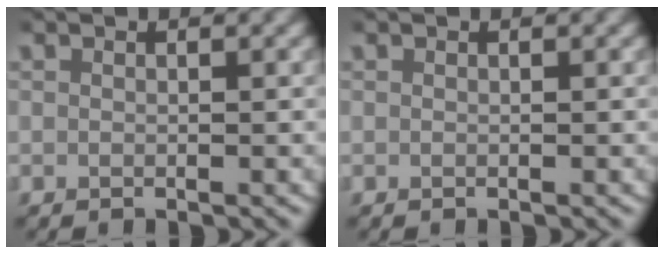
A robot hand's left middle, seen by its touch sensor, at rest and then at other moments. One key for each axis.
{"total": 0.0}